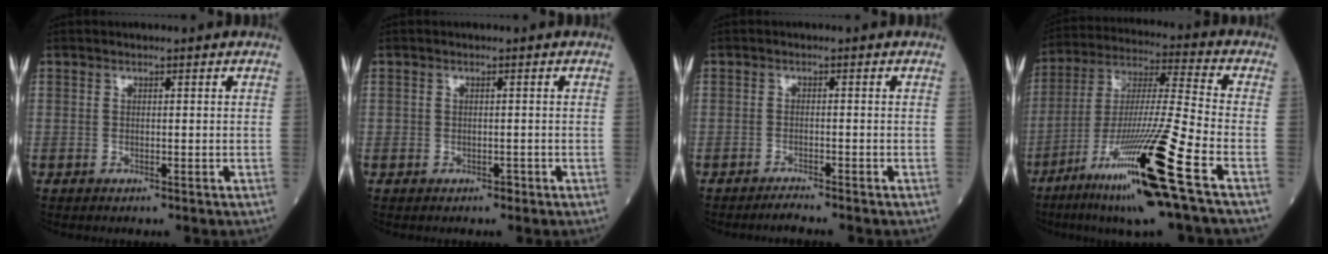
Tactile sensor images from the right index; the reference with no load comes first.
{"total": 0.7, "force": [-0.1, 0.6, 0.3], "torque": [-0.007, 0.005, 0.002]}
{"total": 1.9, "force": [-1.8, -0.5, 0.4], "torque": [-0.012, -0.006, -0.033]}
{"total": 19.3, "force": [-9.6, -1.0, 16.8], "torque": [-0.323, -0.043, -0.176]}